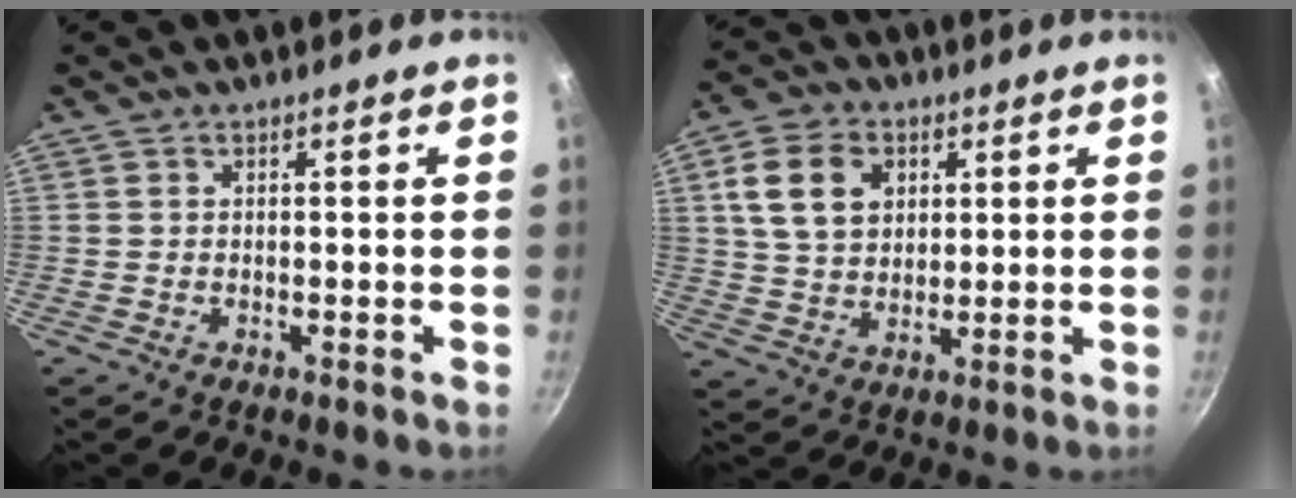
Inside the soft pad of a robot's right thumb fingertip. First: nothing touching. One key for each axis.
{"total": 11.3, "fx": 3.3, "fy": 8.4, "fz": 6.8, "tx": -0.104, "ty": 0.000, "tz": 0.058}